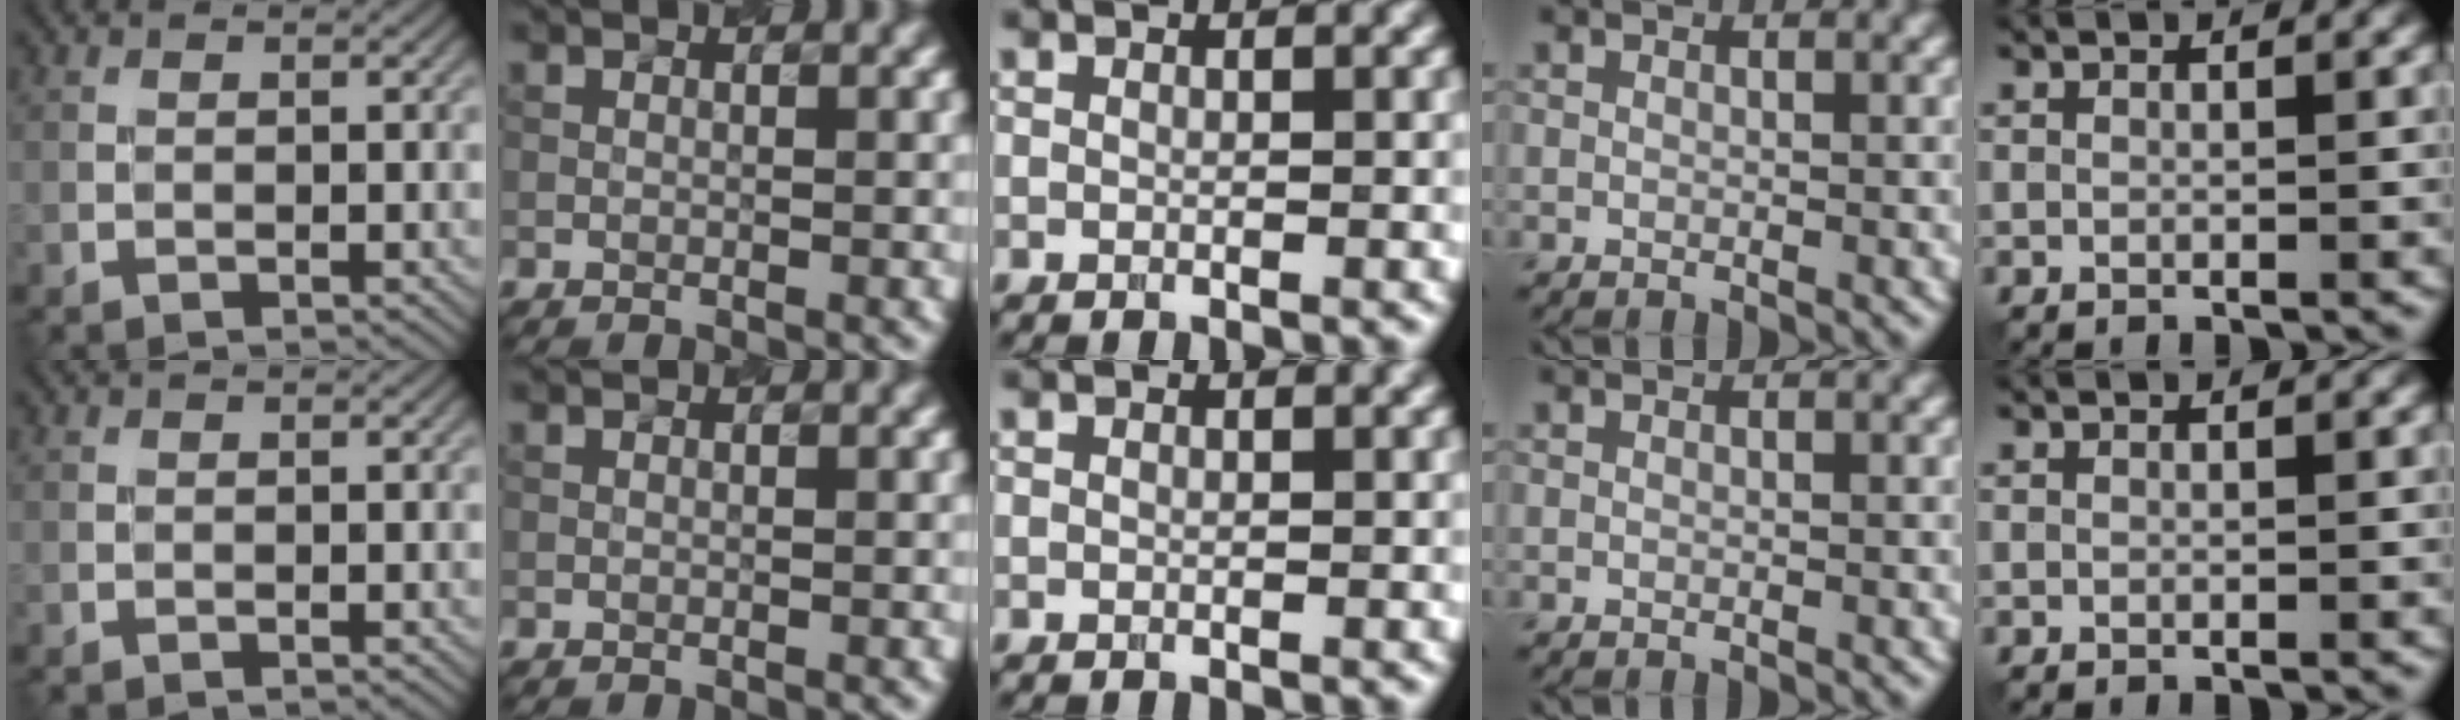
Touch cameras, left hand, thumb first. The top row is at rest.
{}